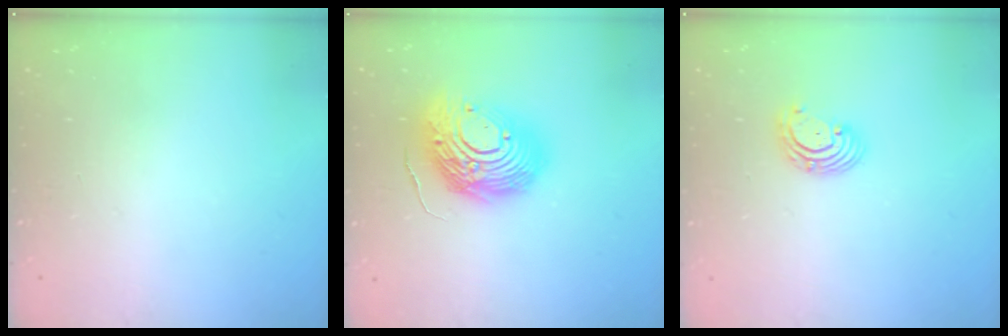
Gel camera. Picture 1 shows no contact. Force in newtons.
{"total": 17.1, "press": 16.9, "slide": 2.7}
{"total": 2.8, "press": 2.8, "slide": 0.2}